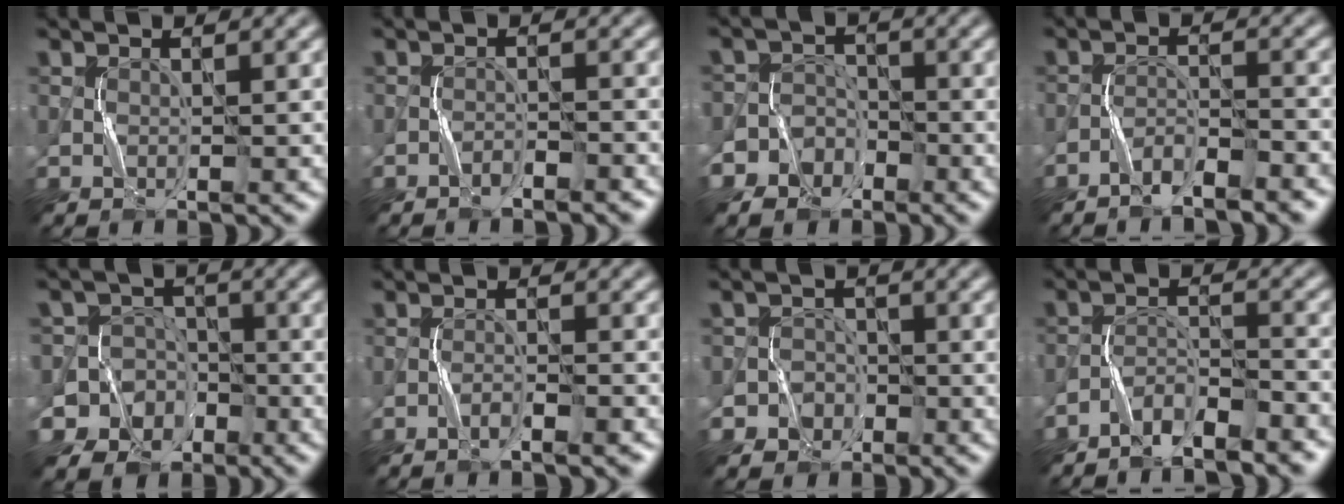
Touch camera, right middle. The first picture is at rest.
{"total": 1.3, "force": [-1.2, 0.2, 0.4], "torque": [-0.004, 0.007, -0.020]}
{"total": 5.1, "force": [-3.3, 3.9, 0.3], "torque": [0.015, 0.000, -0.077]}
{"total": 3.1, "force": [-2.7, 0.5, 1.4], "torque": [-0.027, 0.006, -0.051]}
{"total": 9.5, "force": [-4.9, 8.0, 1.0], "torque": [-0.024, -0.003, -0.108]}
{"total": 1.8, "force": [-1.4, 0.0, 1.2], "torque": [-0.032, 0.011, -0.022]}
{"total": 2.7, "force": [-1.4, 2.2, -0.3], "torque": [0.028, 0.008, -0.030]}
{"total": 4.1, "force": [-3.6, 0.8, 1.7], "torque": [-0.032, 0.003, -0.068]}